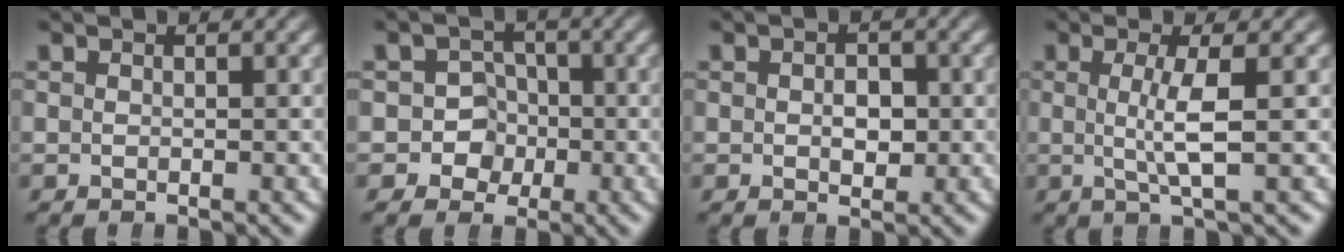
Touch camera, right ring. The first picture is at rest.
{"total": 7.7, "force": [-1.8, 7.3, 1.8], "torque": [-0.057, -0.025, -0.036]}
{"total": 1.7, "force": [-0.1, 1.2, 1.3], "torque": [-0.020, -0.003, -0.001]}
{"total": 3.2, "force": [0.1, -0.4, 3.1], "torque": [-0.067, -0.009, 0.006]}